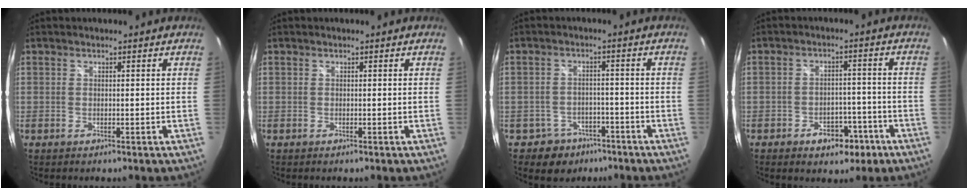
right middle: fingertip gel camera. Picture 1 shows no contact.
{"total": 0.0}
{"total": 6.0, "force": [-3.9, 4.6, 0.7], "torque": [-0.026, 0.019, -0.050]}
{"total": 7.1, "force": [-4.3, 4.4, 3.5], "torque": [-0.064, 0.013, -0.047]}